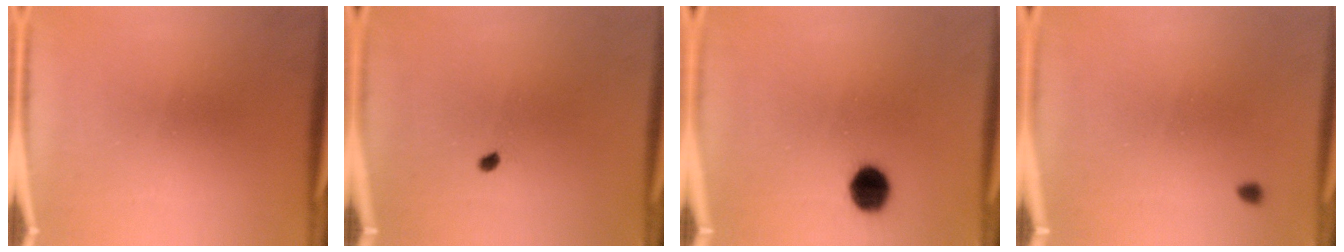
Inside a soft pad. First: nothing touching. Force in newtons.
{"total": 0.8}
{"total": 7.0}
{"total": 0.9}